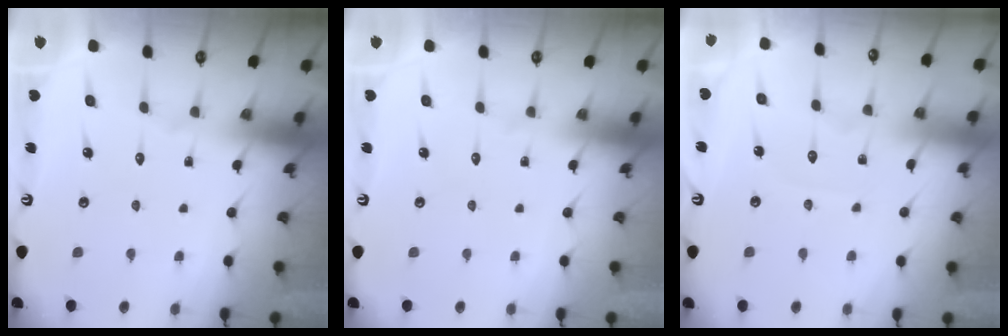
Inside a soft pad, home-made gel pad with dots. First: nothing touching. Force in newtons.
{"total": 0.0}
{"total": 4.0, "press": 4.0, "slide": 0.4}